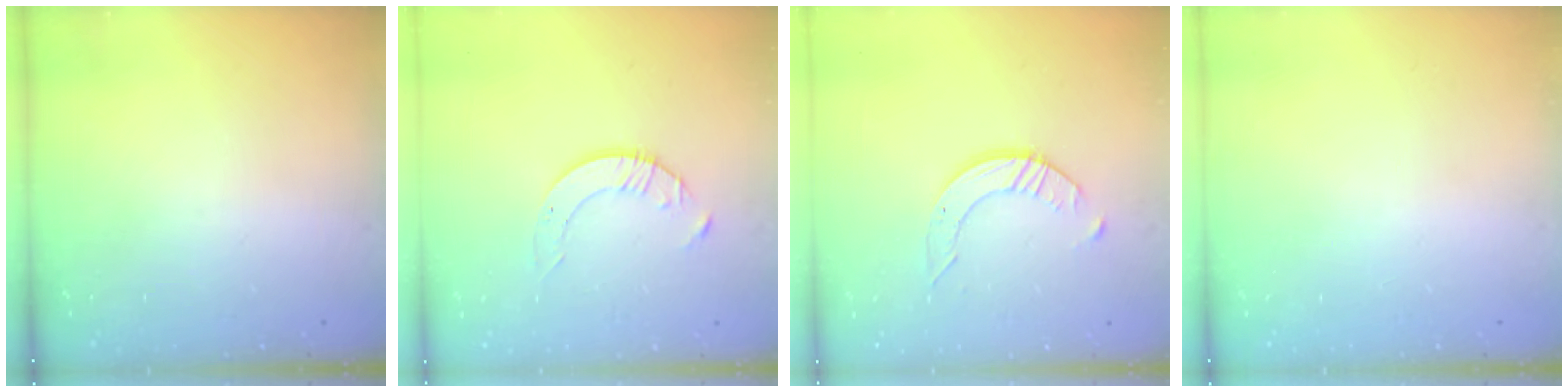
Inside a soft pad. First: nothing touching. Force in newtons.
{"total": 3.1, "press": 3.1, "slide": 0.4}
{"total": 4.4, "press": 4.3, "slide": 0.5}
{"total": 0.0}